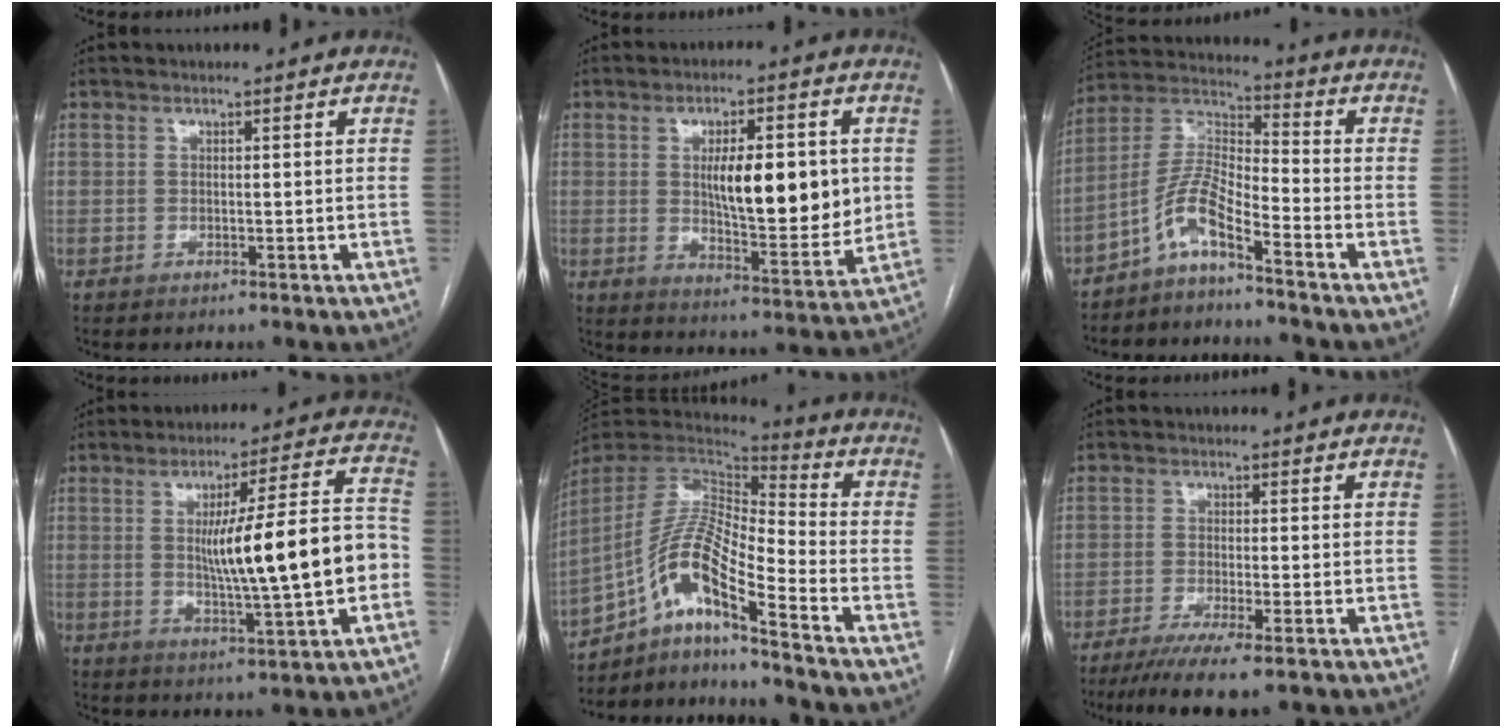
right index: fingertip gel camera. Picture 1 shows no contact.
{"total": 14.3, "force": [1.7, 4.2, 13.5], "torque": [-0.202, -0.004, 0.032]}
{"total": 7.6, "force": [-5.2, 1.0, 5.5], "torque": [-0.125, 0.016, -0.109]}
{"total": 15.8, "force": [-1.1, 1.0, 15.7], "torque": [-0.241, 0.015, -0.013]}
{"total": 11.4, "force": [-7.3, 1.0, 8.7], "torque": [-0.181, 0.018, -0.136]}
{"total": 7.9, "force": [-5.5, 0.3, 5.7], "torque": [-0.090, -0.018, -0.086]}